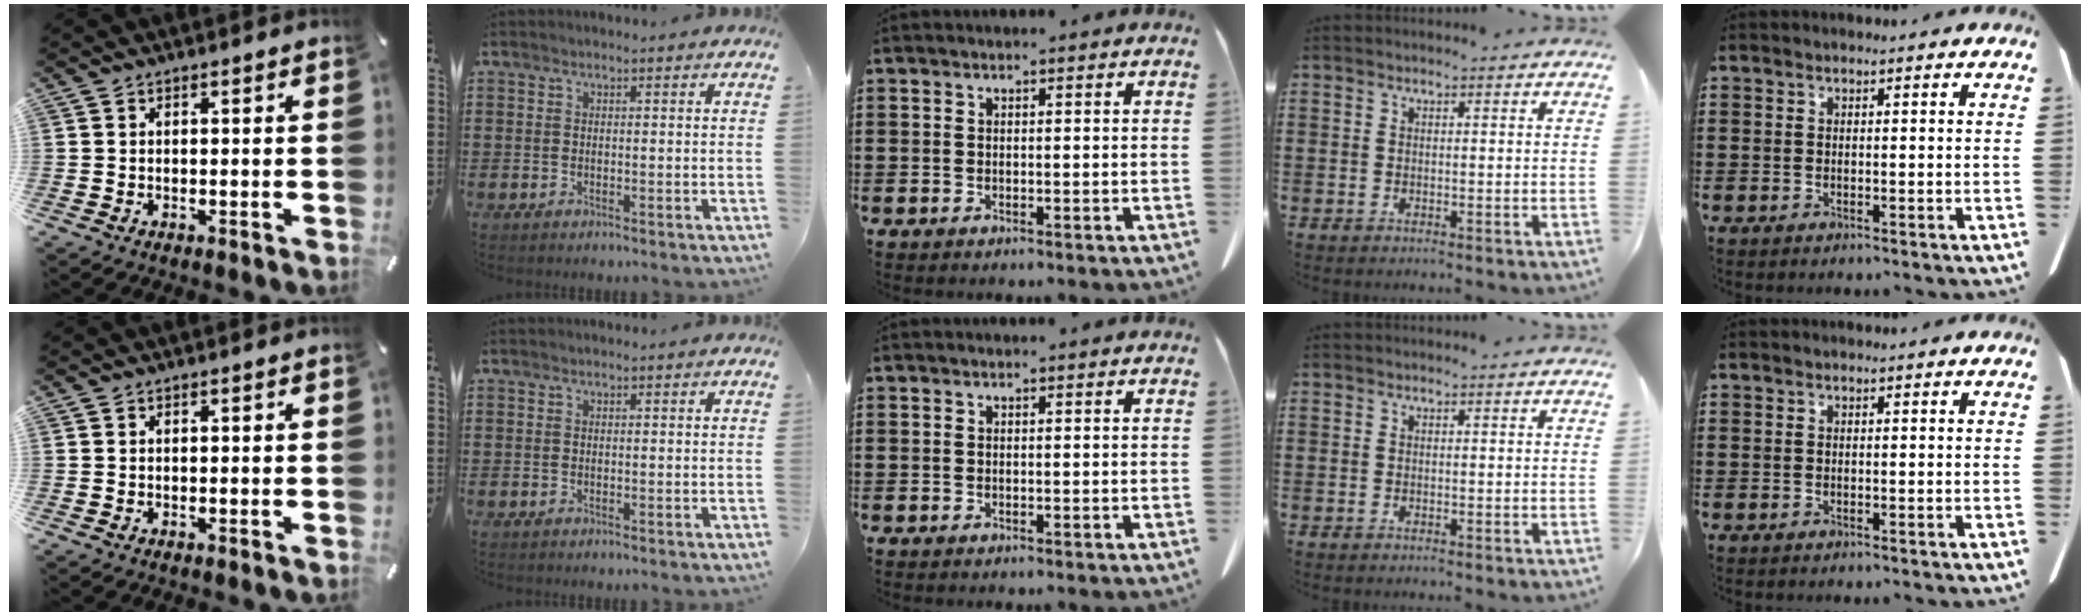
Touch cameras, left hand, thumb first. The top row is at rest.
{}